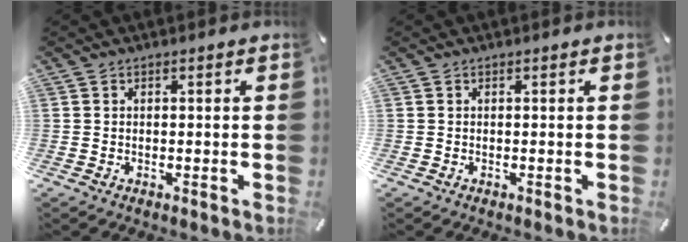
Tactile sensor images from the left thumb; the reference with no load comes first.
{"total": 0.0}